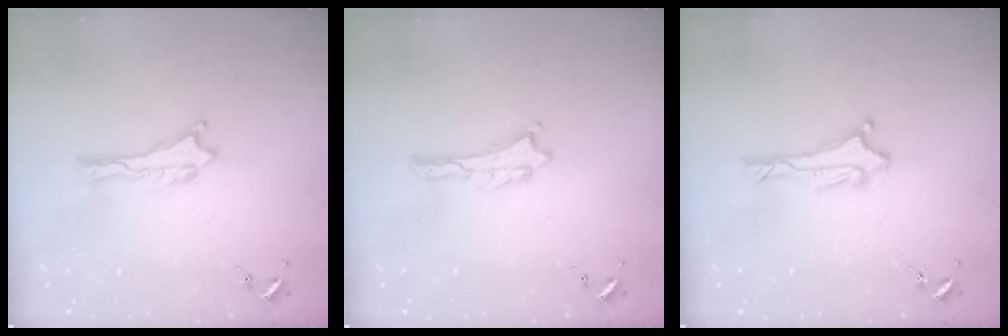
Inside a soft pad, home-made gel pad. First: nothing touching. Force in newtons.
{"total": 0.0}
{"total": 2.0, "press": 1.8, "slide": 0.8}